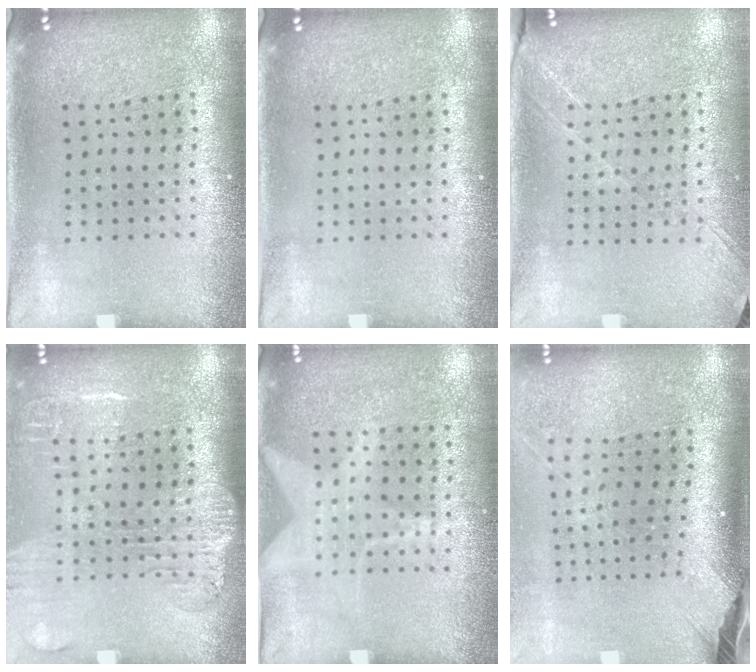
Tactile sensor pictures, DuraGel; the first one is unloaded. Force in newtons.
{"total": 0.0}
{"total": 1.3, "press": 1.2, "slide": 0.5}
{"total": 1.9, "press": 1.6, "slide": 1.0}
{"total": 1.2, "press": 1.1, "slide": 0.3}
{"total": 2.5, "press": 1.8, "slide": 1.7}